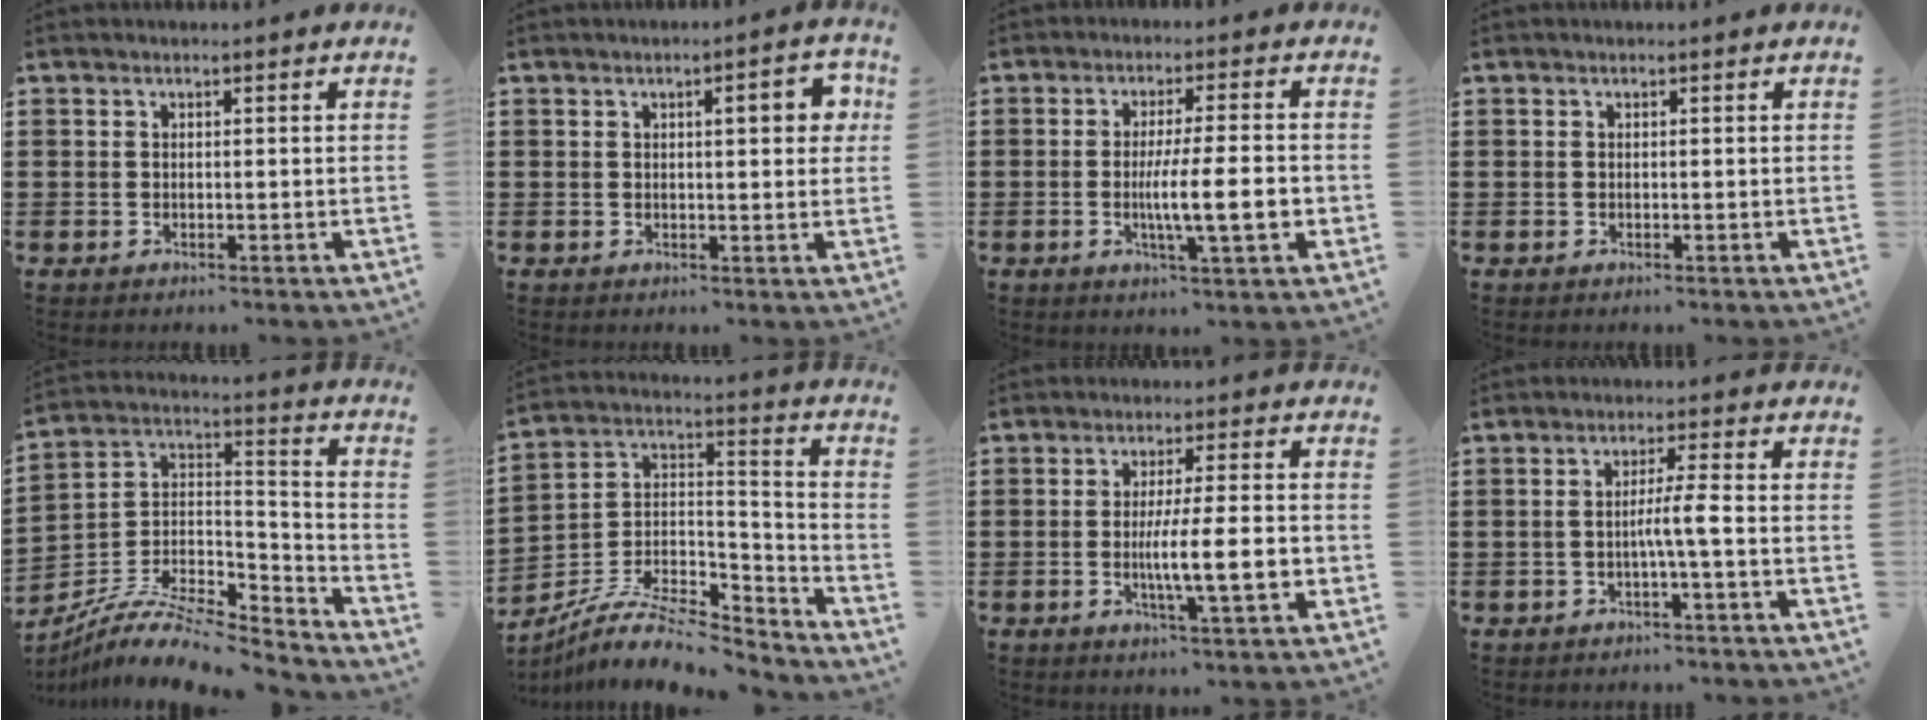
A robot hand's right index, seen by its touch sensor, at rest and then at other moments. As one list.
[{"total": 4.9, "force": [1.3, 1.4, 4.5], "torque": [-0.063, 0.000, 0.013]}, {"total": 9.8, "force": [-1.7, 1.5, 9.5], "torque": [-0.156, -0.009, -0.030]}, {"total": 0.0}, {"total": 9.8, "force": [-7.9, 3.2, 4.7], "torque": [-0.098, 0.011, -0.159]}, {"total": 10.0, "force": [-8.0, 3.6, 4.8], "torque": [-0.096, 0.015, -0.158]}, {"total": 9.3, "force": [-1.7, 1.4, 9.1], "torque": [-0.149, -0.010, -0.030]}, {"total": 3.7, "force": [-0.9, -0.3, 3.6], "torque": [-0.066, -0.005, -0.021]}]